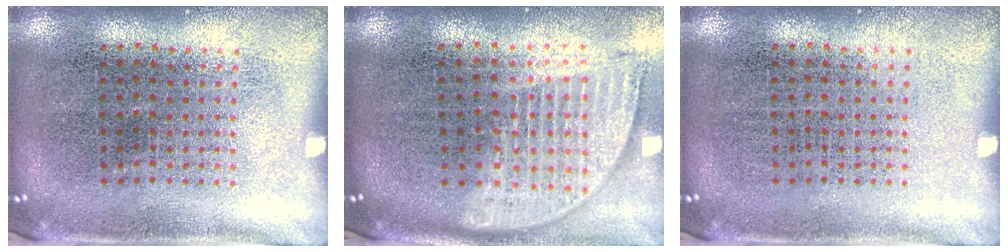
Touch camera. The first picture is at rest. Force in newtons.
{"total": 1.8, "press": 1.5, "slide": 1.0}
{"total": 0.0}